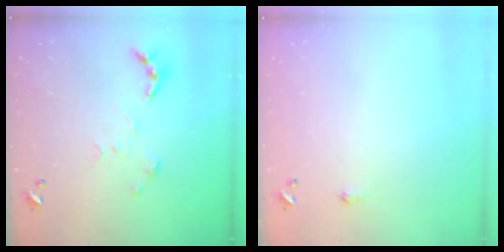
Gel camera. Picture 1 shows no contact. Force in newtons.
{"total": 1.8, "press": 1.8, "slide": 0.3}